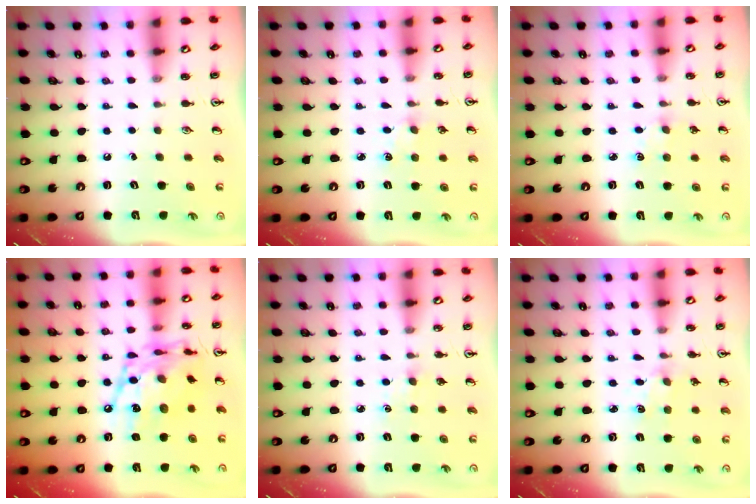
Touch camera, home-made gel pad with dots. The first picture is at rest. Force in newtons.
{"total": 3.1, "press": 3.0, "slide": 0.3}
{"total": 3.9, "press": 3.8, "slide": 0.5}
{"total": 17.6, "press": 17.5, "slide": 1.4}
{"total": 2.2, "press": 2.2, "slide": 0.3}
{"total": 1.3, "press": 1.2, "slide": 0.2}